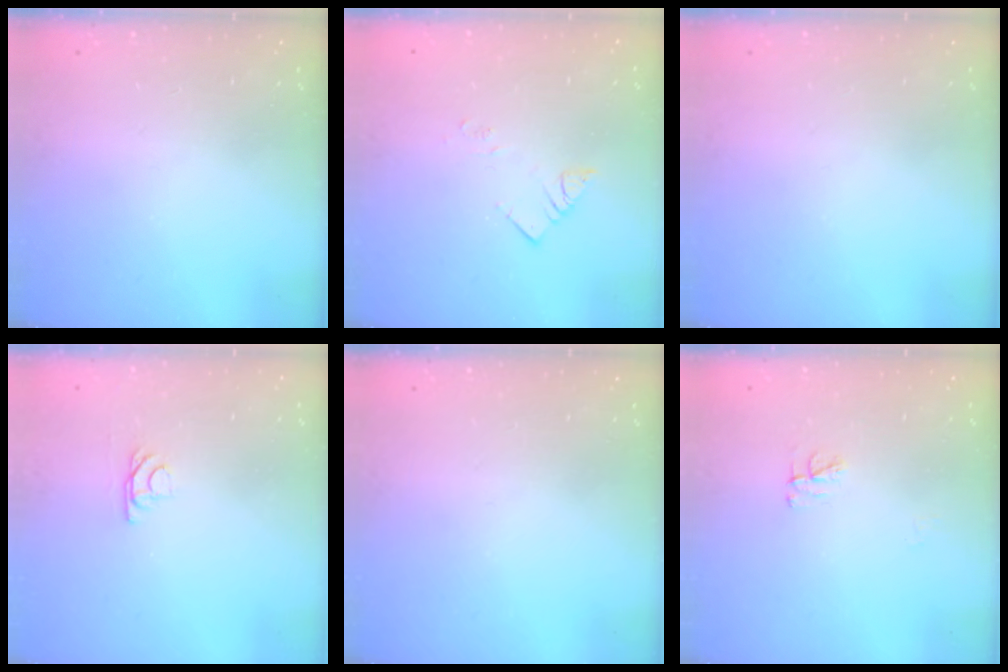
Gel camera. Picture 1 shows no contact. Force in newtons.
{"total": 3.4, "press": 3.4, "slide": 0.1}
{"total": 0.0}
{"total": 3.8, "press": 3.8, "slide": 0.4}
{"total": 0.0}
{"total": 3.9, "press": 3.9, "slide": 0.2}